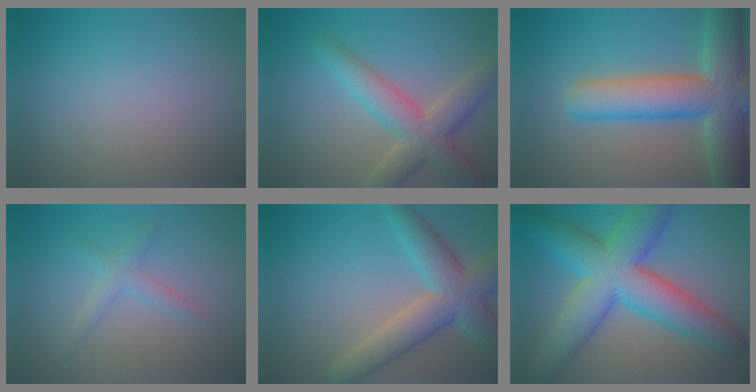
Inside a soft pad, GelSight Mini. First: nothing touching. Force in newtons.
{"total": 5.8, "press": 5.8, "slide": 0.3}
{"total": 10.8, "press": 10.8, "slide": 0.6}
{"total": 1.8, "press": 1.8, "slide": 0.1}
{"total": 6.7, "press": 6.7, "slide": 0.2}
{"total": 11.3, "press": 11.3, "slide": 0.3}